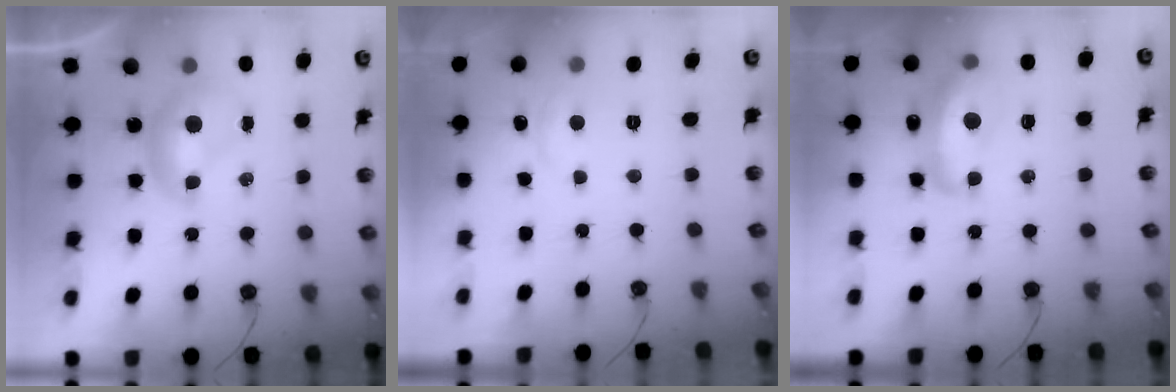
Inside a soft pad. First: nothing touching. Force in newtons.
{"total": 1.5, "press": 1.3, "slide": 0.7}
{"total": 8.3, "press": 8.3, "slide": 0.8}